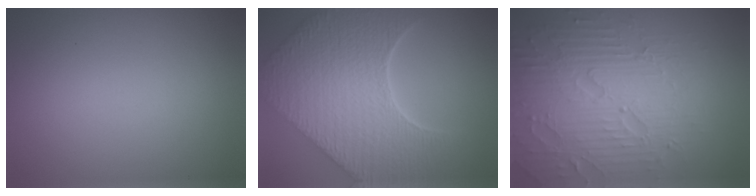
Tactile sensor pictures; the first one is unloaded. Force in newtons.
{"total": 9.8, "press": 7.2, "slide": 6.6}
{"total": 7.5, "press": 5.9, "slide": 4.6}